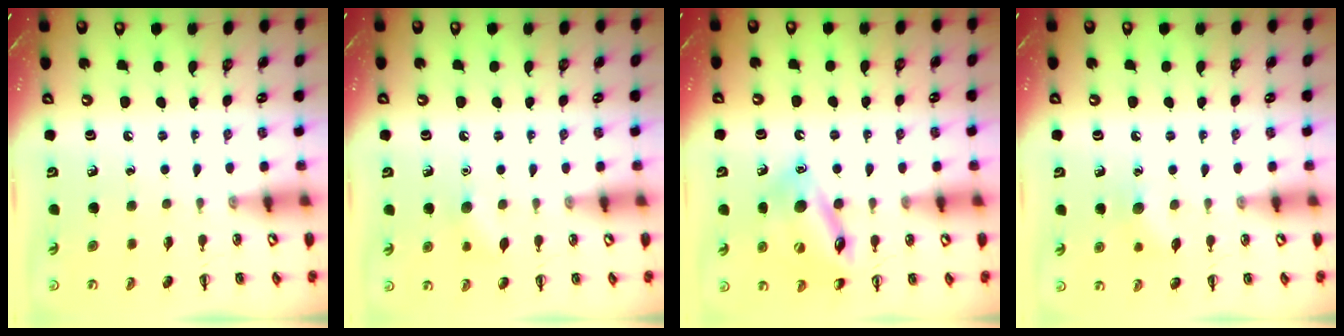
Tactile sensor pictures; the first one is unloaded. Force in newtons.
{"total": 6.1, "press": 6.0, "slide": 1.4}
{"total": 15.0, "press": 14.7, "slide": 3.1}
{"total": 7.1, "press": 6.9, "slide": 1.9}